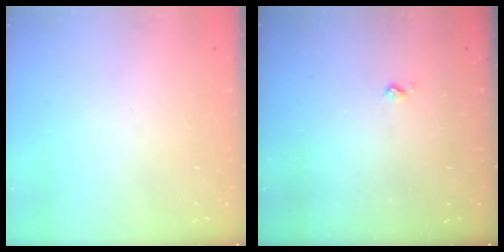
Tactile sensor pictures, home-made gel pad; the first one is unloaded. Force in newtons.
{"total": 2.2, "press": 2.2, "slide": 0.4}